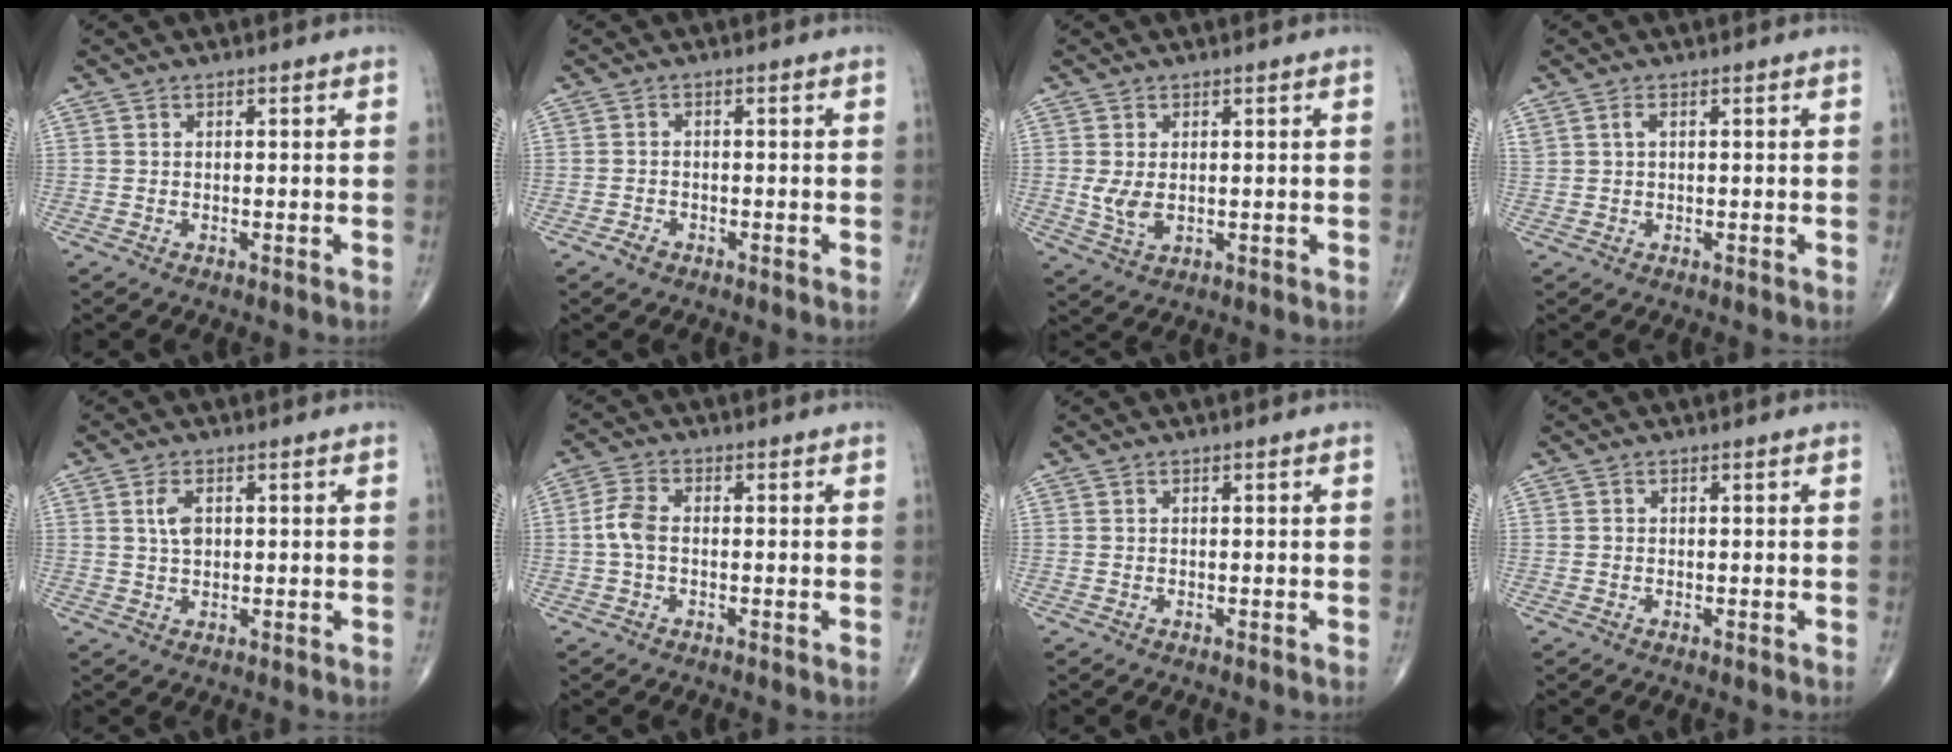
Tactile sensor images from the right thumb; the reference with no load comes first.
{"total": 1.6, "force": [-1.1, 1.0, 0.6], "torque": [-0.015, 0.007, -0.020]}
{"total": 4.0, "force": [0.2, 2.3, 3.2], "torque": [-0.065, -0.008, 0.011]}
{"total": 1.2, "force": [0.5, 0.6, 1.0], "torque": [-0.026, 0.007, 0.012]}
{"total": 3.5, "force": [0.9, 2.0, 2.7], "torque": [-0.051, -0.001, 0.017]}
{"total": 4.6, "force": [-0.5, 2.8, 3.6], "torque": [-0.079, 0.013, -0.017]}
{"total": 0.0}
{"total": 0.0}